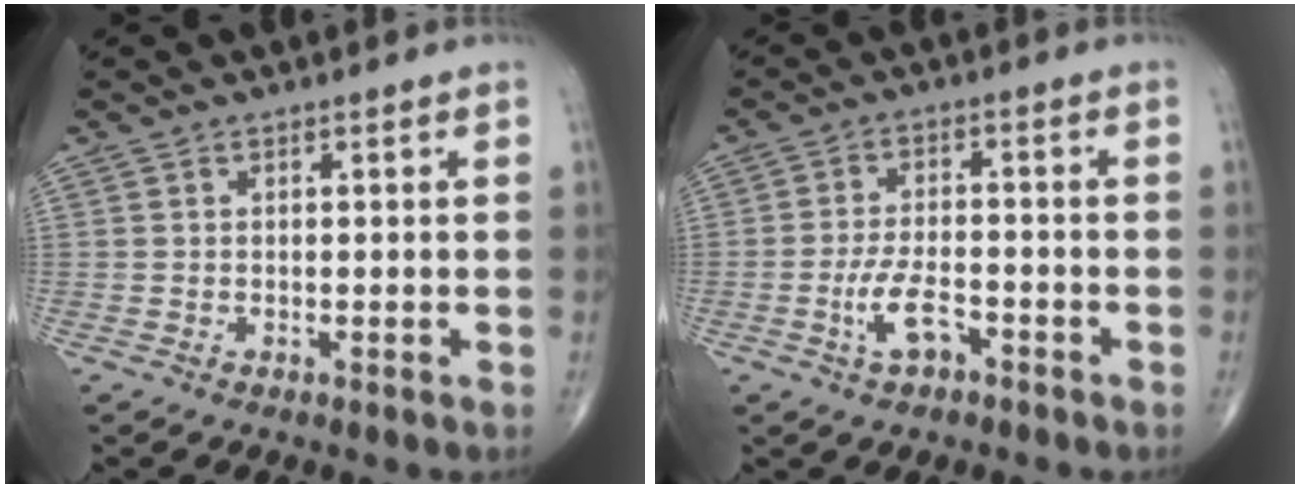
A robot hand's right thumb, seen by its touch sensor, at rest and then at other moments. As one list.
[{"total": 6.0, "force": [-2.9, 2.7, 4.5], "torque": [-0.088, 0.019, -0.052]}]